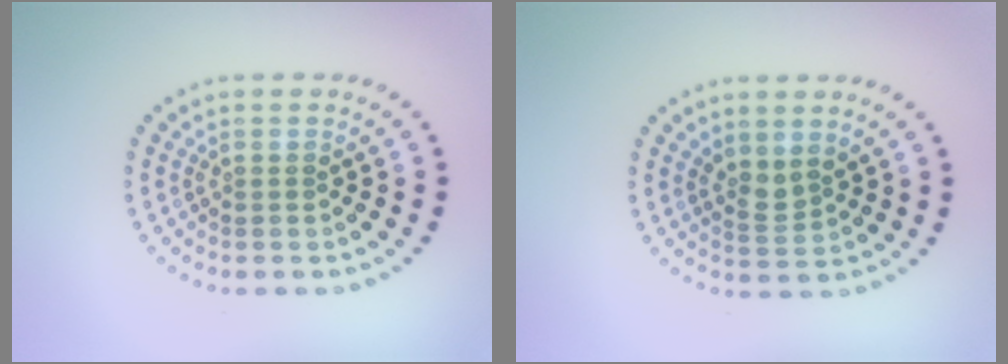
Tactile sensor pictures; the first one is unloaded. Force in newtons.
{"total": 1.9, "press": 1.4, "slide": 1.2}